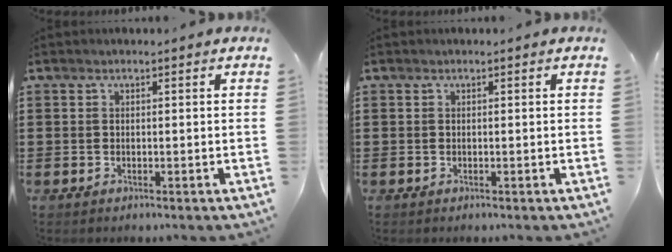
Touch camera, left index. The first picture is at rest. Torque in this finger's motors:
{"motor_torque": [-0.02, 0.01, 0.00, -0.01]}